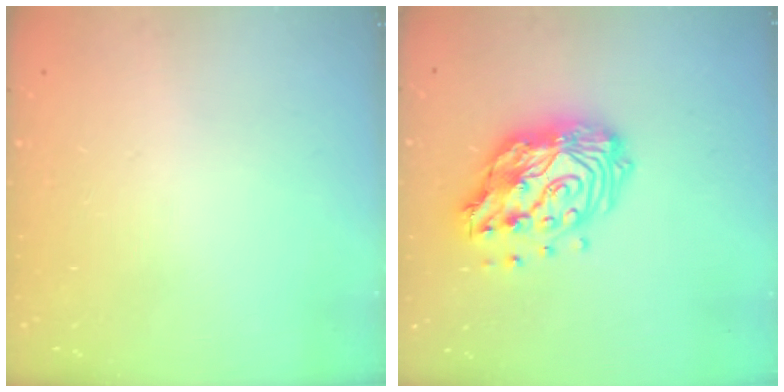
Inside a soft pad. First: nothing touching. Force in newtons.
{"total": 16.8, "press": 16.7, "slide": 1.6}